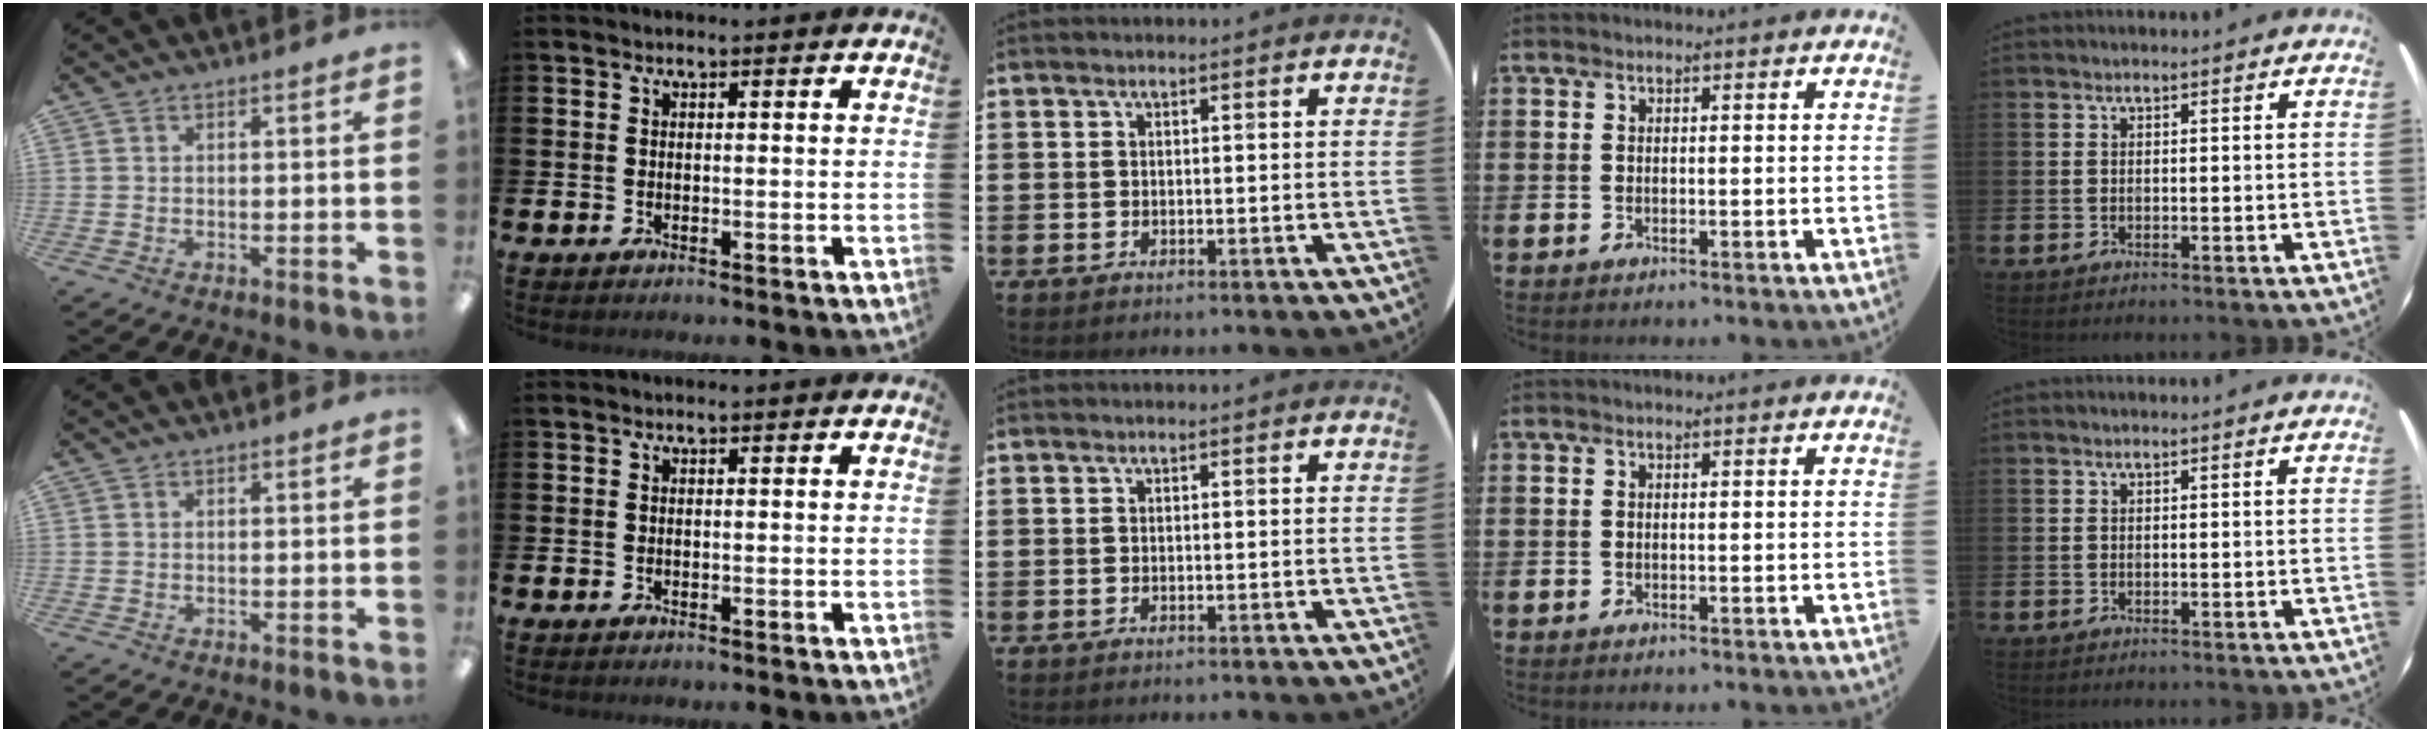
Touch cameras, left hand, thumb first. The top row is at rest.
{}